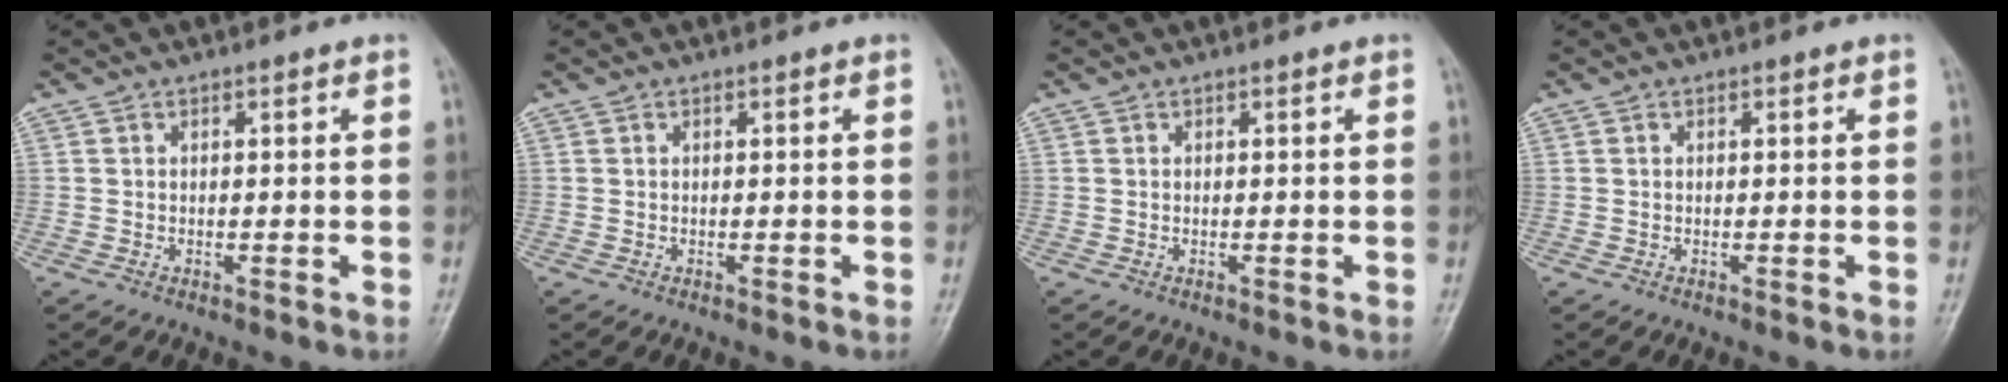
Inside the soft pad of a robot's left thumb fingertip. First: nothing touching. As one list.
[{"total": 0.0}, {"total": 0.0}, {"total": 0.0}]